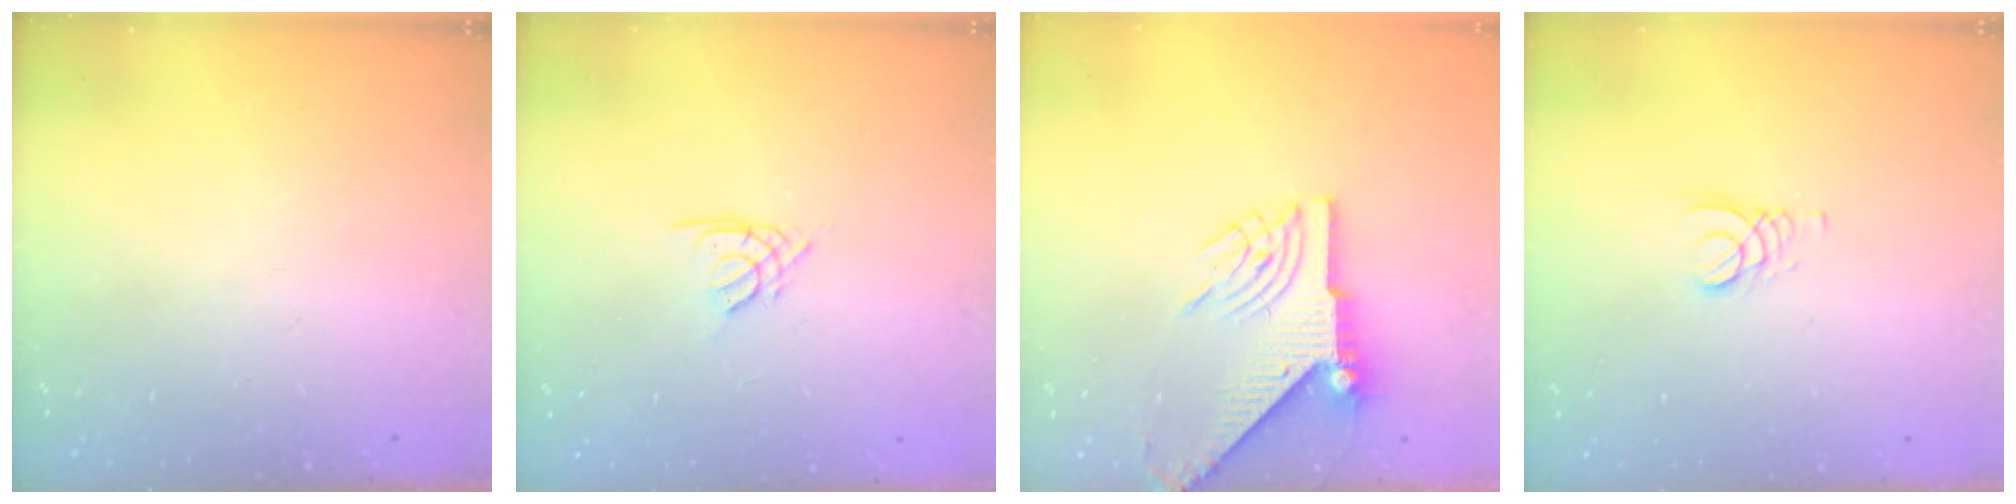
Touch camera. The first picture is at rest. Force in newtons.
{"total": 1.9, "press": 1.8, "slide": 0.5}
{"total": 8.0, "press": 7.9, "slide": 1.2}
{"total": 2.4, "press": 2.4, "slide": 0.2}